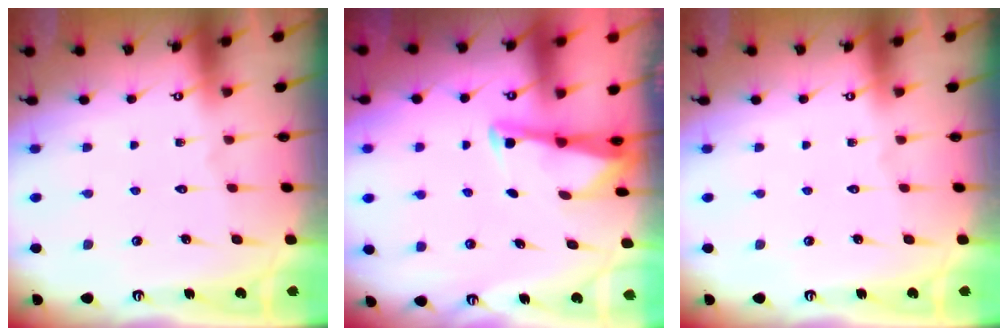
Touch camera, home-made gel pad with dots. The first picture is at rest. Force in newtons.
{"total": 3.0, "press": 3.0, "slide": 0.2}
{"total": 0.0}